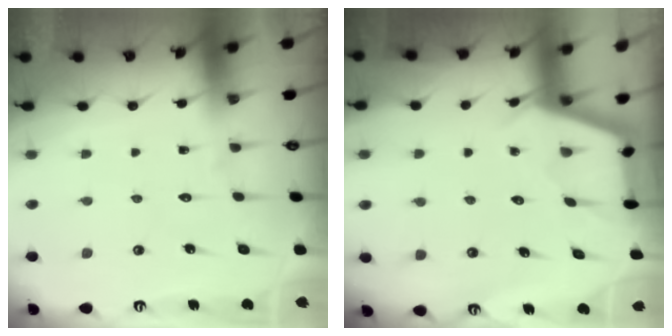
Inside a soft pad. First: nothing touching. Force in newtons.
{"total": 2.8, "press": 2.8, "slide": 0.3}